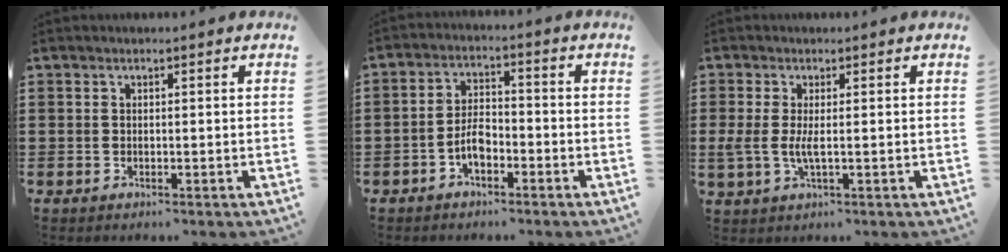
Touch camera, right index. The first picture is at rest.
{"total": 4.2, "force": [-2.0, 2.1, 3.0], "torque": [-0.066, 0.004, -0.043]}
{"total": 3.1, "force": [-0.3, 0.9, 3.0], "torque": [-0.072, -0.006, -0.009]}